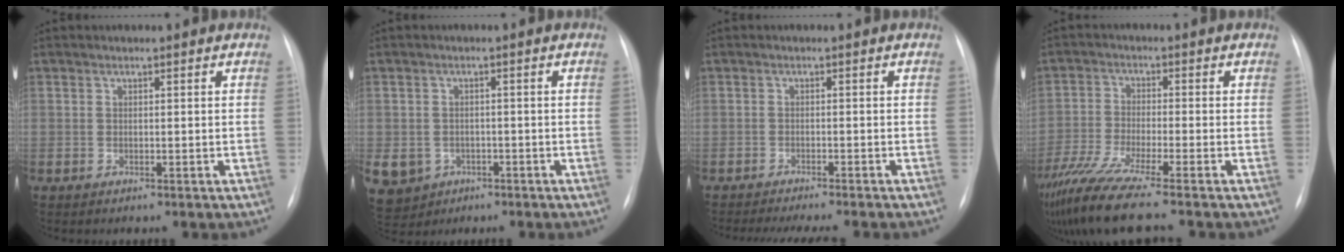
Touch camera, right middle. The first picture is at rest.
{"total": 10.9, "force": [-4.3, 9.4, 3.4], "torque": [-0.107, 0.008, -0.052]}
{"total": 10.9, "force": [-9.6, 0.9, 5.0], "torque": [-0.059, -0.013, -0.127]}
{"total": 11.6, "force": [-9.0, -0.9, 7.2], "torque": [-0.134, -0.038, -0.157]}